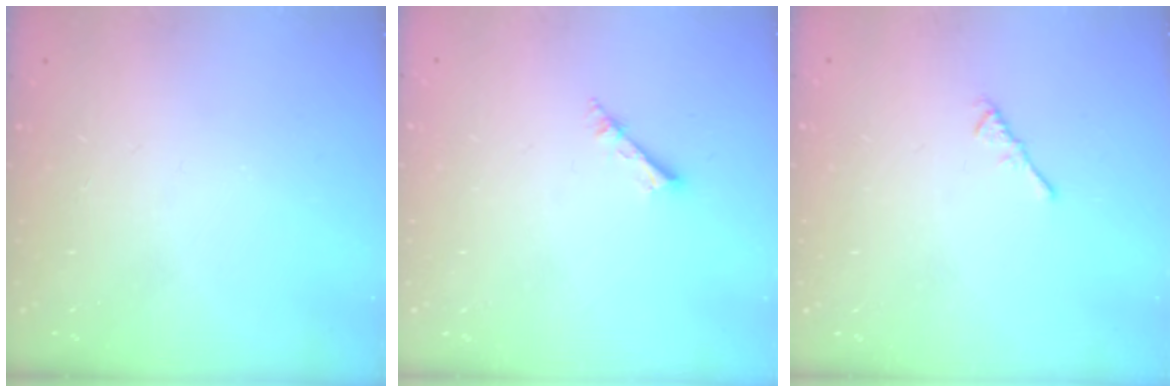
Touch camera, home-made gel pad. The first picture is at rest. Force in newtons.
{"total": 2.6, "press": 2.6, "slide": 0.3}
{"total": 1.1, "press": 1.0, "slide": 0.4}